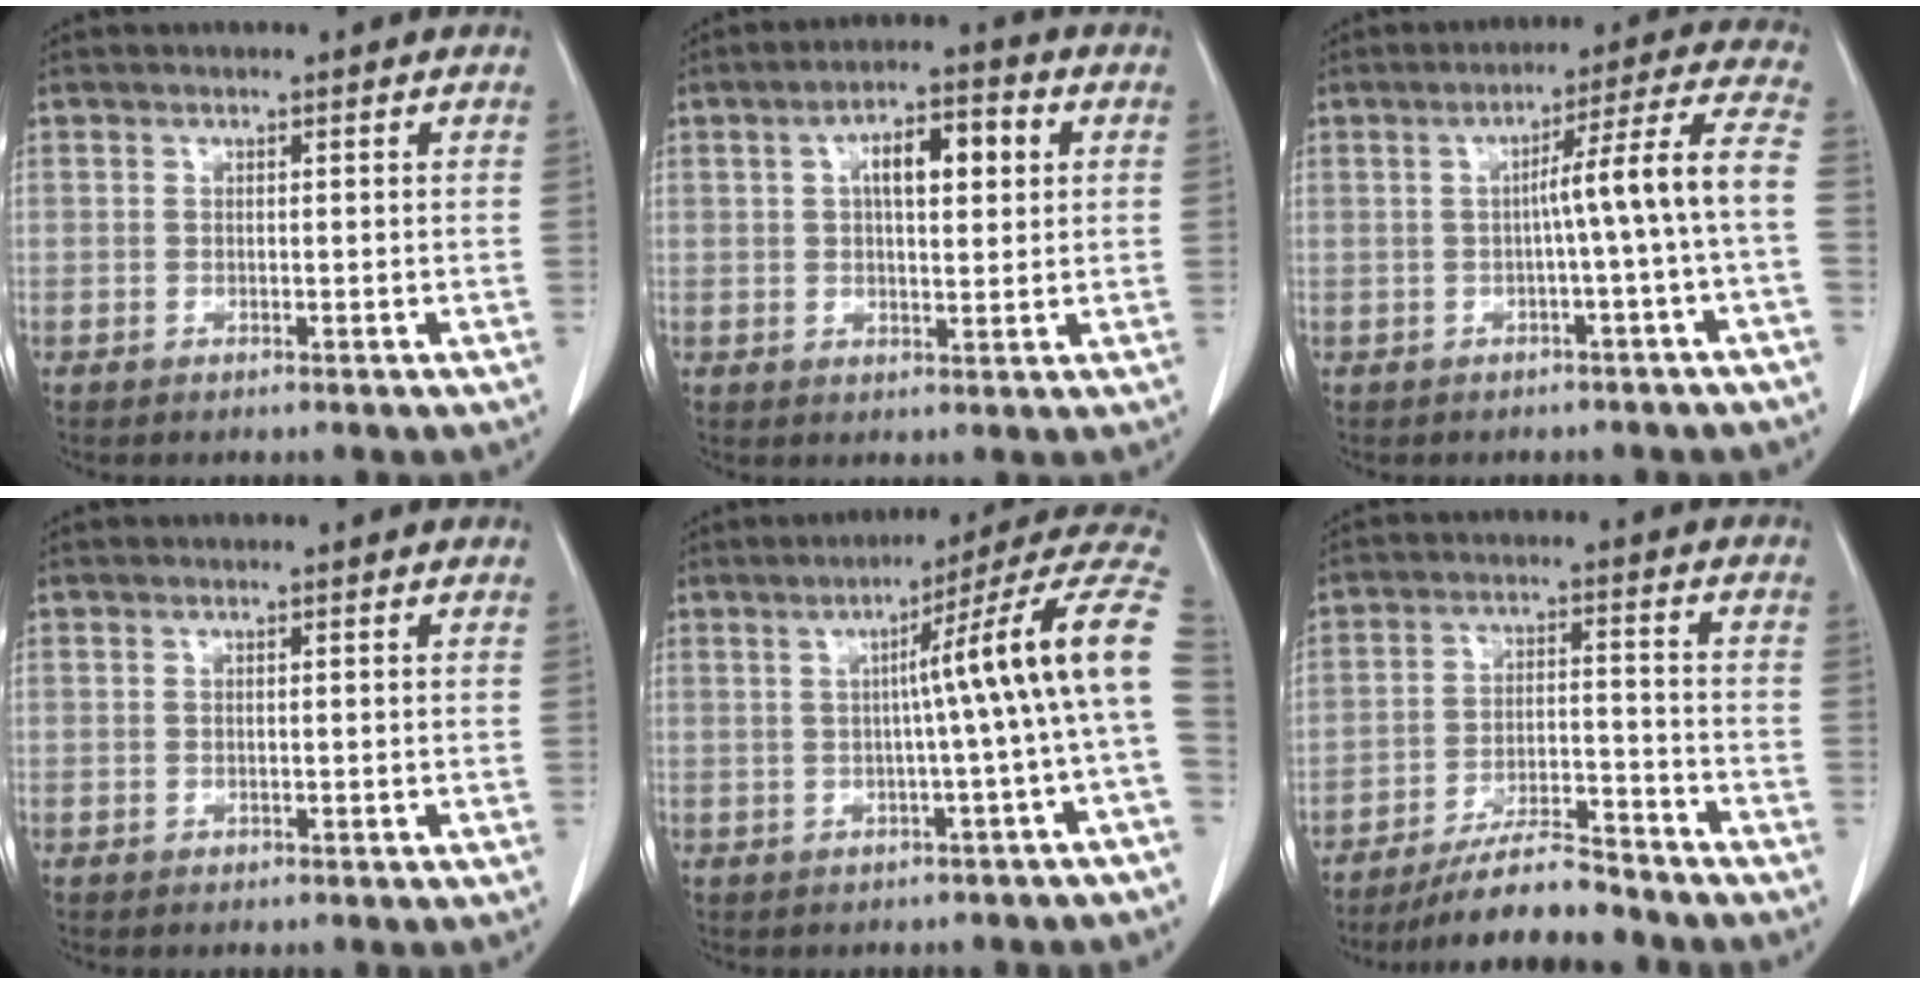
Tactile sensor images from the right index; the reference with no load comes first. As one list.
[{"total": 8.1, "force": [2.1, 2.7, 7.3], "torque": [-0.122, 0.019, 0.031]}, {"total": 8.7, "force": [-1.3, -1.7, 8.4], "torque": [-0.119, 0.023, -0.017]}, {"total": 0.0}, {"total": 13.6, "force": [0.7, -1.8, 13.5], "torque": [-0.162, 0.030, -0.002]}, {"total": 10.1, "force": [-9.2, 1.3, 3.9], "torque": [-0.063, -0.001, -0.160]}]